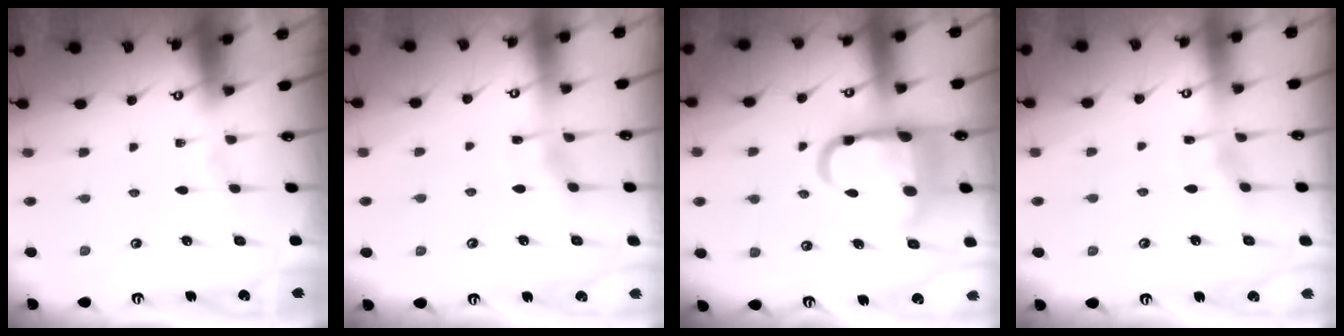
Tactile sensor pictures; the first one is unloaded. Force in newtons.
{"total": 3.5, "press": 3.5, "slide": 0.4}
{"total": 15.7, "press": 15.6, "slide": 1.7}
{"total": 3.5, "press": 3.5, "slide": 0.4}